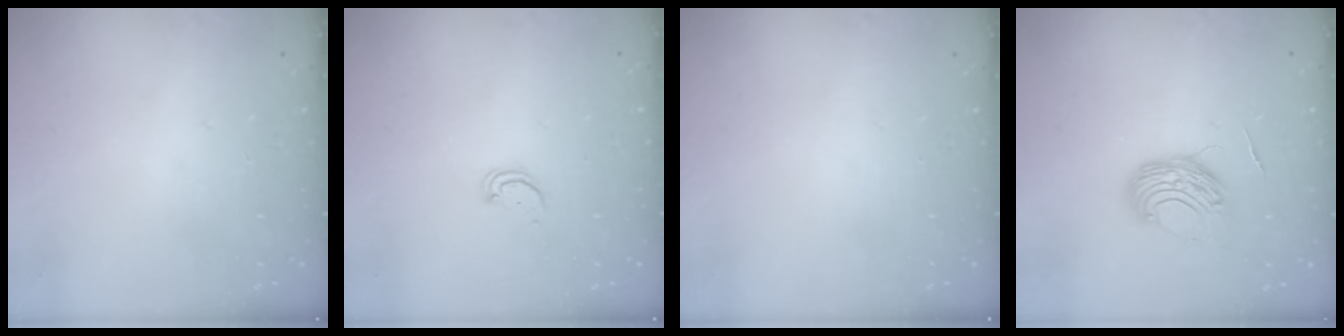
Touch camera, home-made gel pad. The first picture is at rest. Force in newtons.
{"total": 2.1, "press": 2.1, "slide": 0.2}
{"total": 0.0}
{"total": 9.4, "press": 9.3, "slide": 0.6}